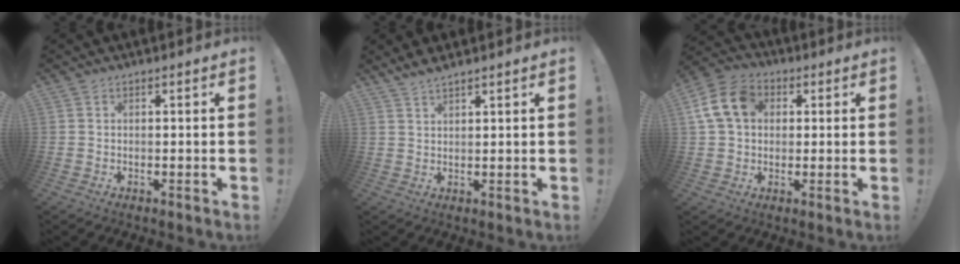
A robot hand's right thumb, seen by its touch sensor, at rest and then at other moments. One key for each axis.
{"total": 2.9, "fx": 2.5, "fy": 0.0, "fz": 1.4, "tx": -0.030, "ty": -0.011, "tz": 0.044}
{"total": 13.2, "fx": 3.3, "fy": 10.1, "fz": 7.8, "tx": -0.141, "ty": 0.009, "tz": 0.069}